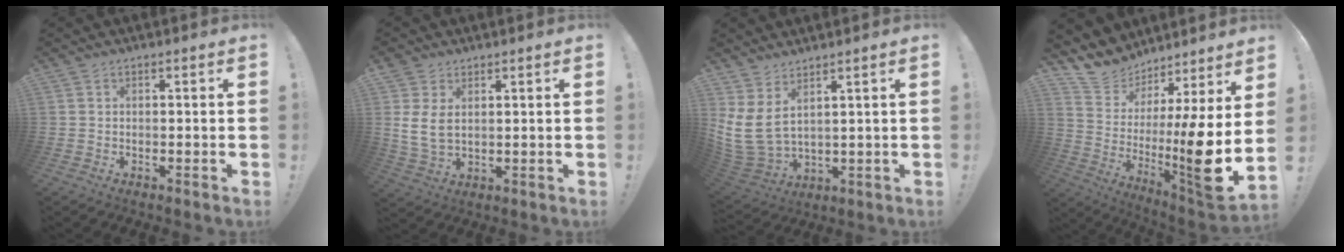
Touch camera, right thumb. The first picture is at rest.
{"total": 7.0, "force": [2.3, 4.1, 5.2], "torque": [-0.099, -0.010, 0.049]}
{"total": 9.3, "force": [3.5, 4.9, 7.2], "torque": [-0.158, -0.030, 0.069]}
{"total": 10.3, "force": [1.6, 1.5, 10.1], "torque": [-0.173, -0.061, 0.030]}